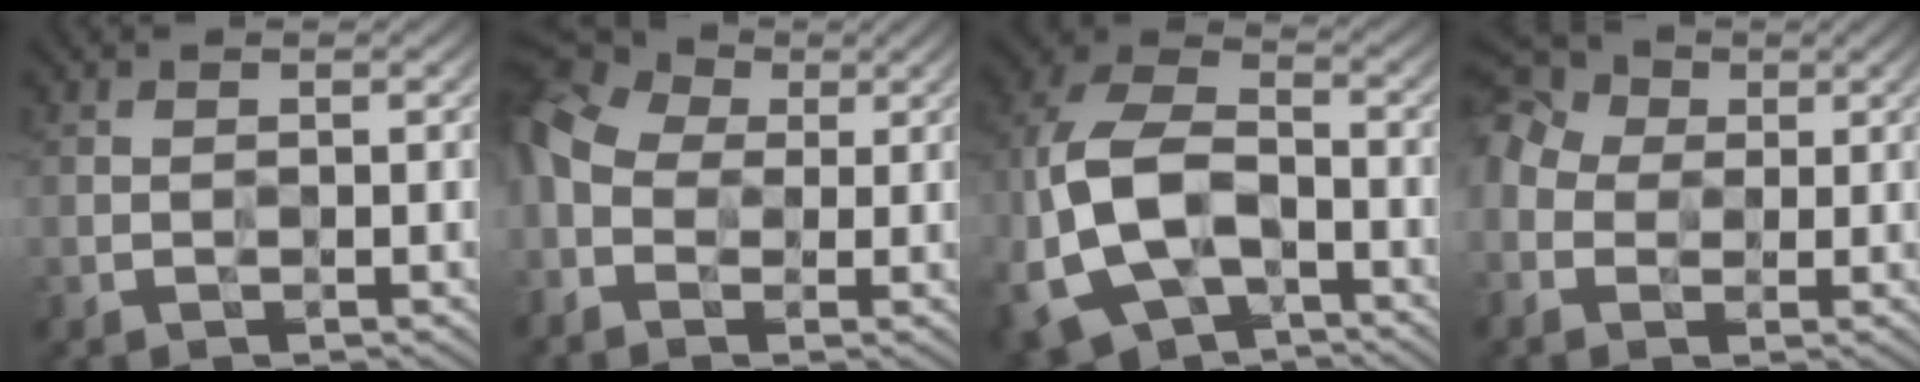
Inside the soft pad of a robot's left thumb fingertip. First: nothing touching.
{"total": 10.3, "force": [-0.1, 7.7, 6.9], "torque": [-0.202, 0.009, -0.011]}
{"total": 14.7, "force": [-4.9, 9.0, 10.5], "torque": [-0.261, -0.015, -0.102]}
{"total": 9.4, "force": [0.8, 7.6, 5.5], "torque": [-0.168, 0.017, -0.012]}